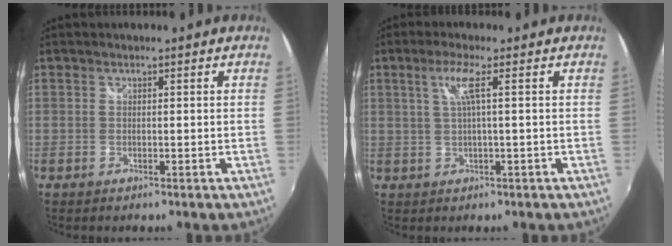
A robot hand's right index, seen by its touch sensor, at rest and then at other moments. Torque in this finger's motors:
{"motor_torque": [0.42, 0.05, 0.24, 0.09]}